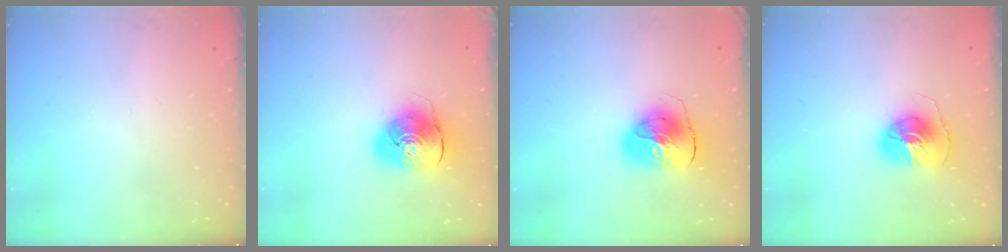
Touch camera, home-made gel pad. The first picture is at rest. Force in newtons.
{"total": 10.8, "press": 10.6, "slide": 1.9}
{"total": 12.3, "press": 12.2, "slide": 1.6}
{"total": 8.5, "press": 8.5, "slide": 0.2}